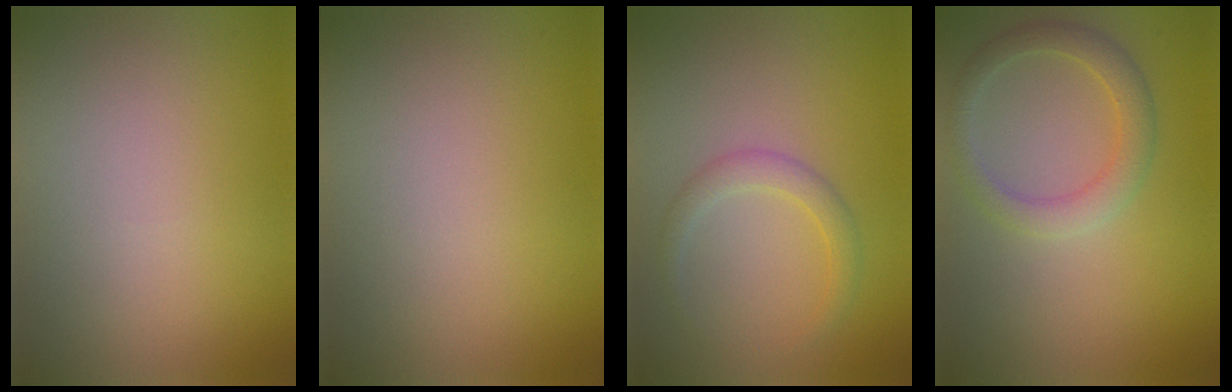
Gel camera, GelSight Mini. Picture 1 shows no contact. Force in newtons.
{"total": 0.0}
{"total": 1.9, "press": 1.9, "slide": 0.0}
{"total": 2.9, "press": 2.9, "slide": 0.1}